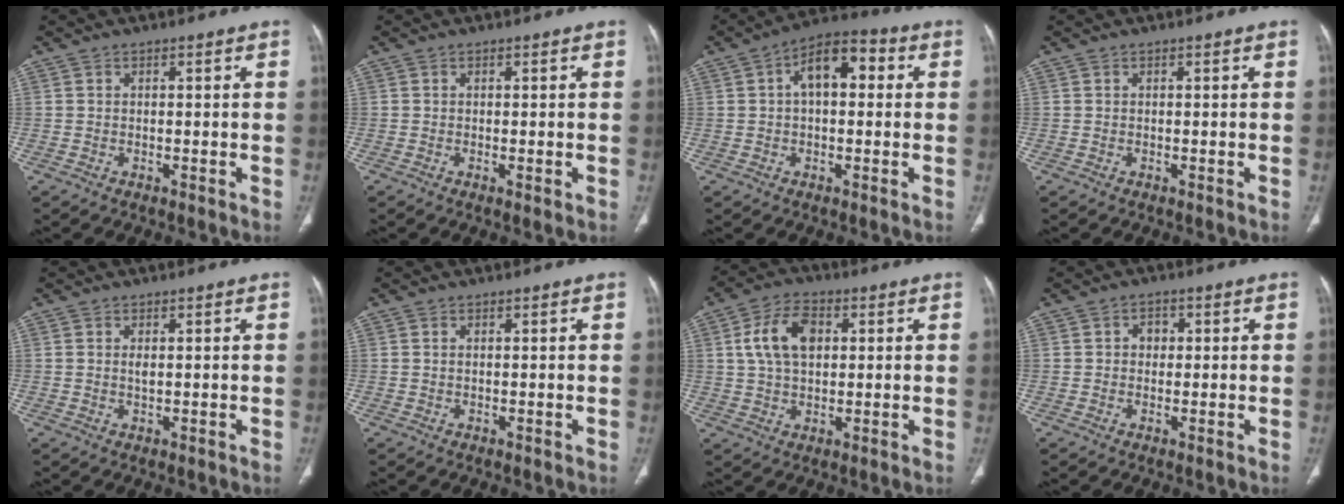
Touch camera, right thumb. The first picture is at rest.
{"total": 0.9, "force": [-0.2, 0.1, 0.8], "torque": [-0.017, -0.004, -0.003]}
{"total": 9.5, "force": [1.8, 5.2, 7.8], "torque": [-0.103, 0.029, 0.018]}
{"total": 0.0}
{"total": 1.1, "force": [0.2, 0.4, 1.0], "torque": [-0.020, -0.002, 0.006]}
{"total": 0.0}
{"total": 9.8, "force": [2.3, 6.1, 7.3], "torque": [-0.129, 0.009, 0.040]}
{"total": 2.3, "force": [0.3, 2.0, 1.2], "torque": [-0.004, 0.005, 0.001]}